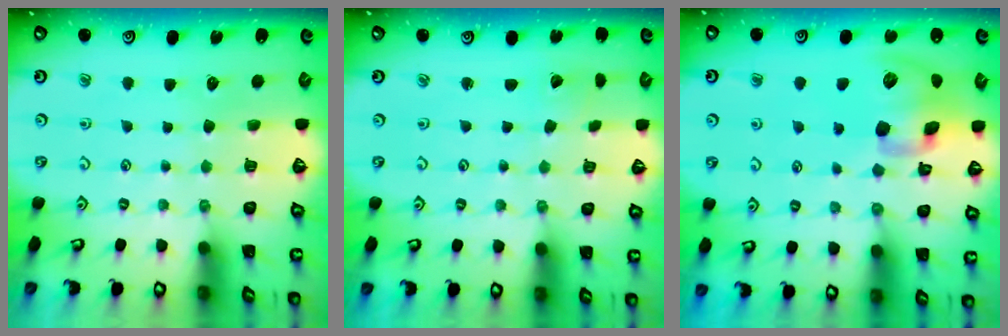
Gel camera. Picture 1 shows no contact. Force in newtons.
{"total": 1.3, "press": 1.3, "slide": 0.0}
{"total": 14.4, "press": 14.2, "slide": 2.3}